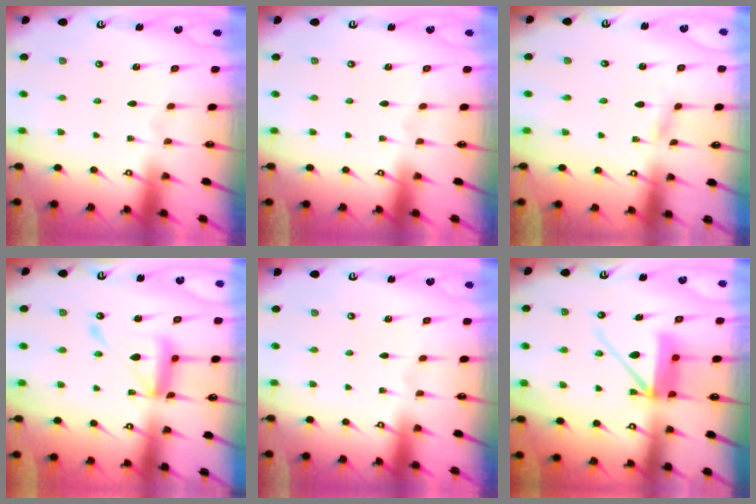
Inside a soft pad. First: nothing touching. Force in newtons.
{"total": 0.0}
{"total": 2.3, "press": 2.3, "slide": 0.2}
{"total": 13.7, "press": 13.7, "slide": 1.3}
{"total": 0.0}
{"total": 10.9, "press": 10.8, "slide": 1.3}